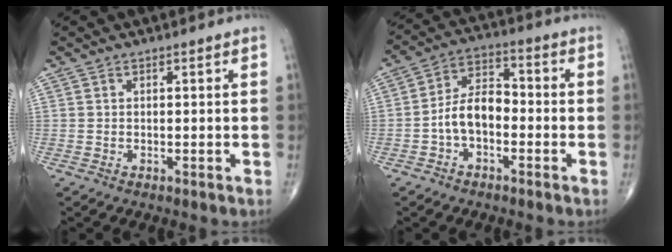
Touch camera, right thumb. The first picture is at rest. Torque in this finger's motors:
{"motor_torque": [1.48, 1.21, 0.77, -0.43, 0.04]}